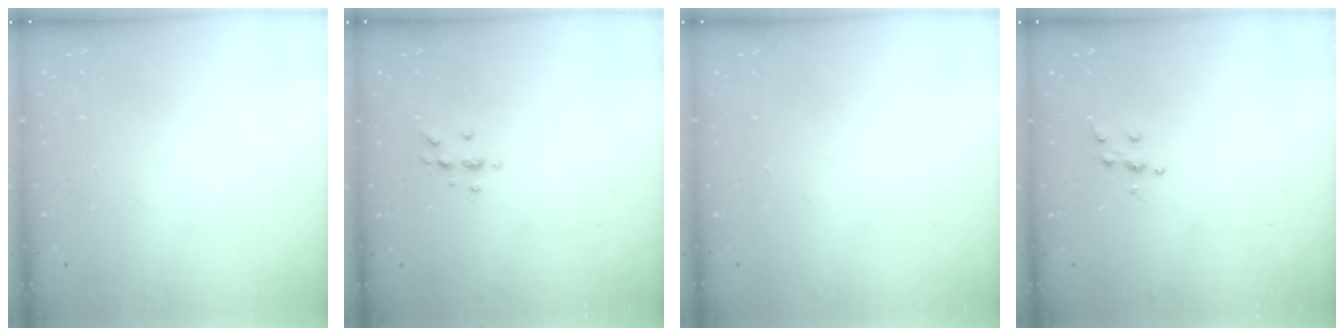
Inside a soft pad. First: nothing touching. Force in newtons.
{"total": 4.0, "press": 3.8, "slide": 1.2}
{"total": 0.0}
{"total": 4.8, "press": 4.8, "slide": 0.6}